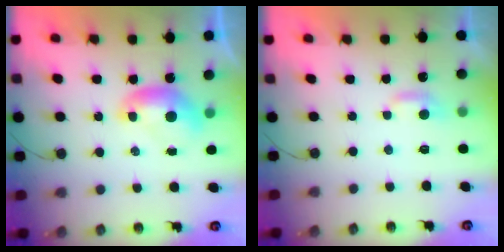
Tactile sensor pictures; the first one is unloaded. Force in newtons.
{"total": 1.6, "press": 1.5, "slide": 0.6}